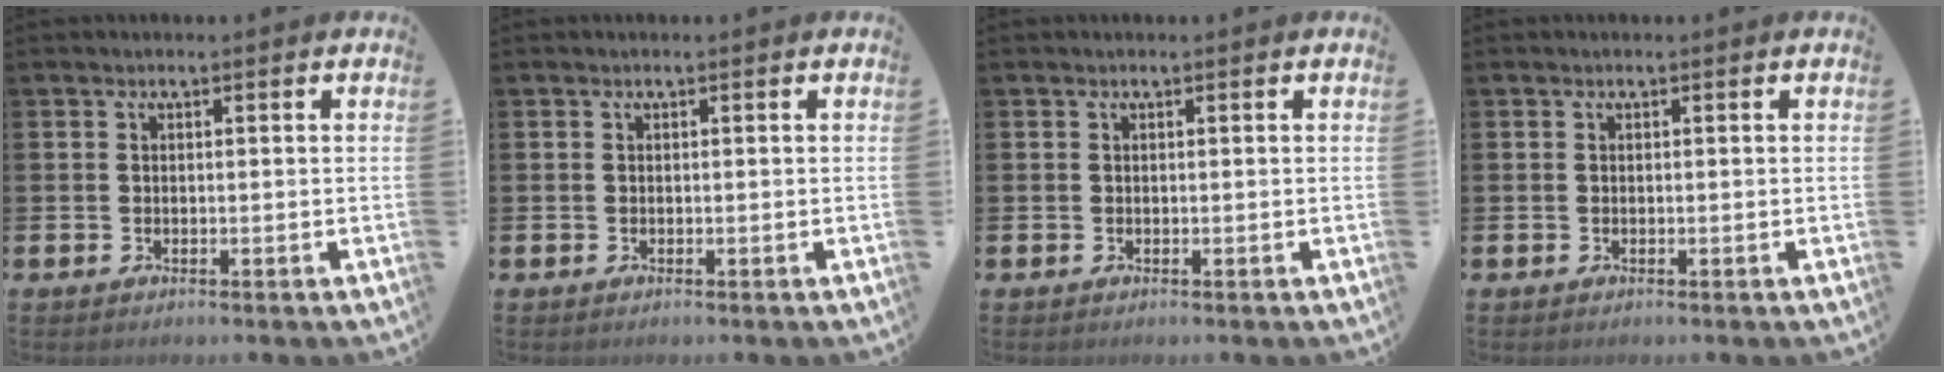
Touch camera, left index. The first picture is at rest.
{"total": 0.0}
{"total": 0.0}
{"total": 0.0}